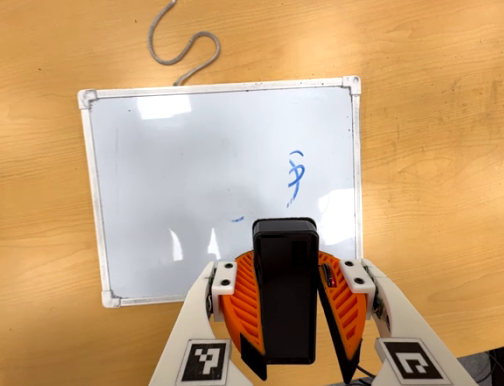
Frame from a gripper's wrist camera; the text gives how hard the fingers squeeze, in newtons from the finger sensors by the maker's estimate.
{"total": 10.9, "left": 10.1, "right": 11.7}